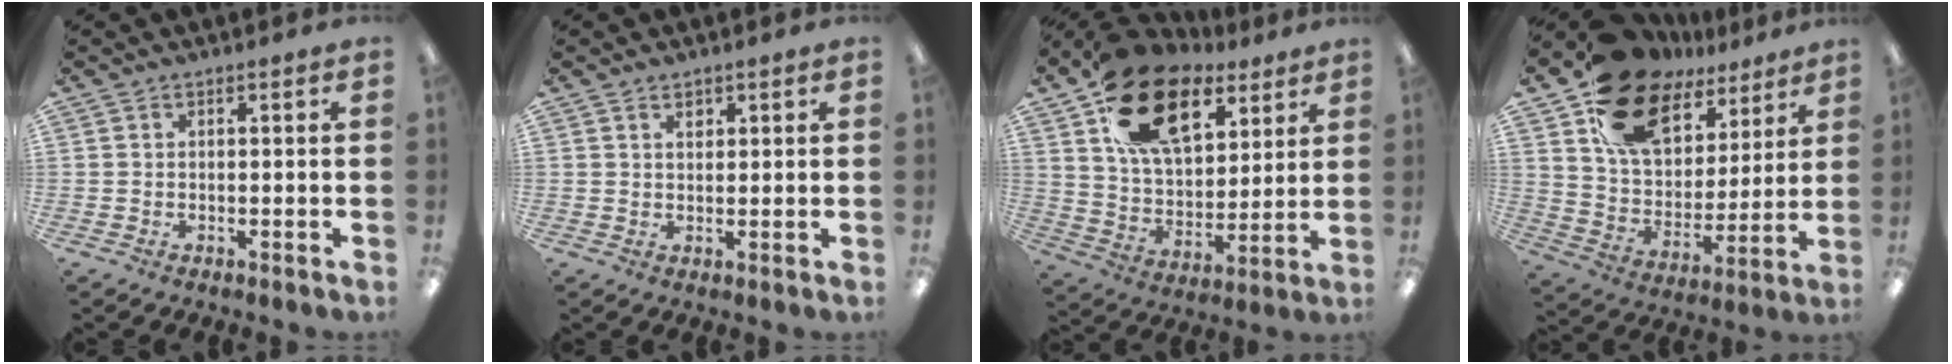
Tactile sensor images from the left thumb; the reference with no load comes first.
{"total": 2.0, "force": [1.4, 1.2, 0.8], "torque": [-0.010, -0.002, 0.023]}
{"total": 21.4, "force": [12.2, 12.4, 12.4], "torque": [-0.211, -0.047, 0.220]}
{"total": 20.5, "force": [12.7, 12.7, 9.9], "torque": [-0.185, -0.061, 0.235]}